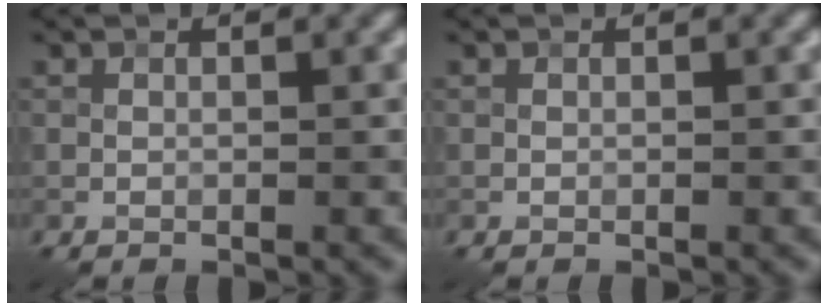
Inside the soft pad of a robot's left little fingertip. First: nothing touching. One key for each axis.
{"total": 0.0}